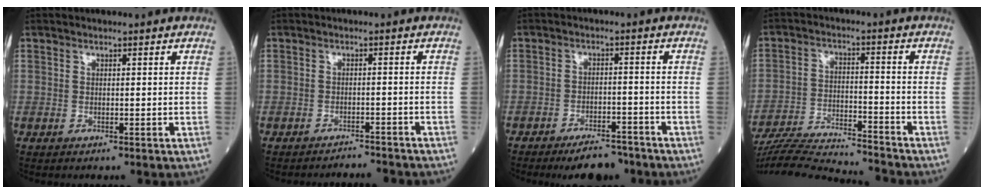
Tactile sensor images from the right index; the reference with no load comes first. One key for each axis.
{"total": 4.5, "fx": -4.5, "fy": -0.3, "fz": 0.2, "tx": 0.002, "ty": -0.007, "tz": -0.058}
{"total": 6.1, "fx": -5.0, "fy": 2.0, "fz": 2.8, "tx": -0.039, "ty": 0.000, "tz": -0.079}
{"total": 15.6, "fx": -15.2, "fy": 0.0, "fz": 3.7, "tx": -0.066, "ty": 0.000, "tz": -0.244}